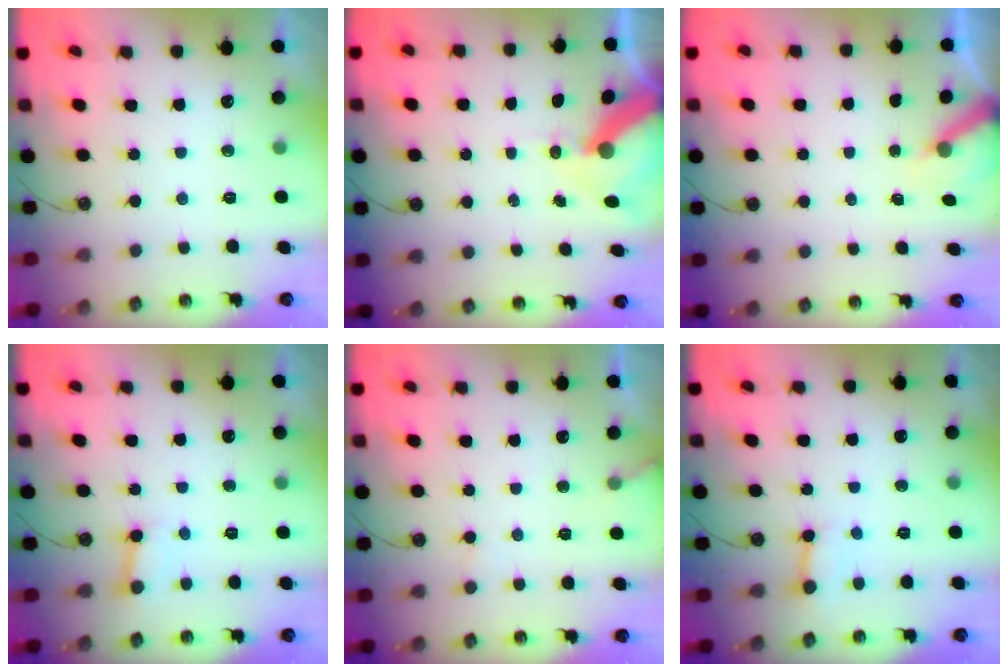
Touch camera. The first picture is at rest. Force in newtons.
{"total": 11.1, "press": 11.1, "slide": 1.4}
{"total": 5.4, "press": 5.4, "slide": 0.2}
{"total": 2.7, "press": 2.7, "slide": 0.2}
{"total": 6.2, "press": 6.2, "slide": 0.5}
{"total": 4.1, "press": 4.1, "slide": 0.3}